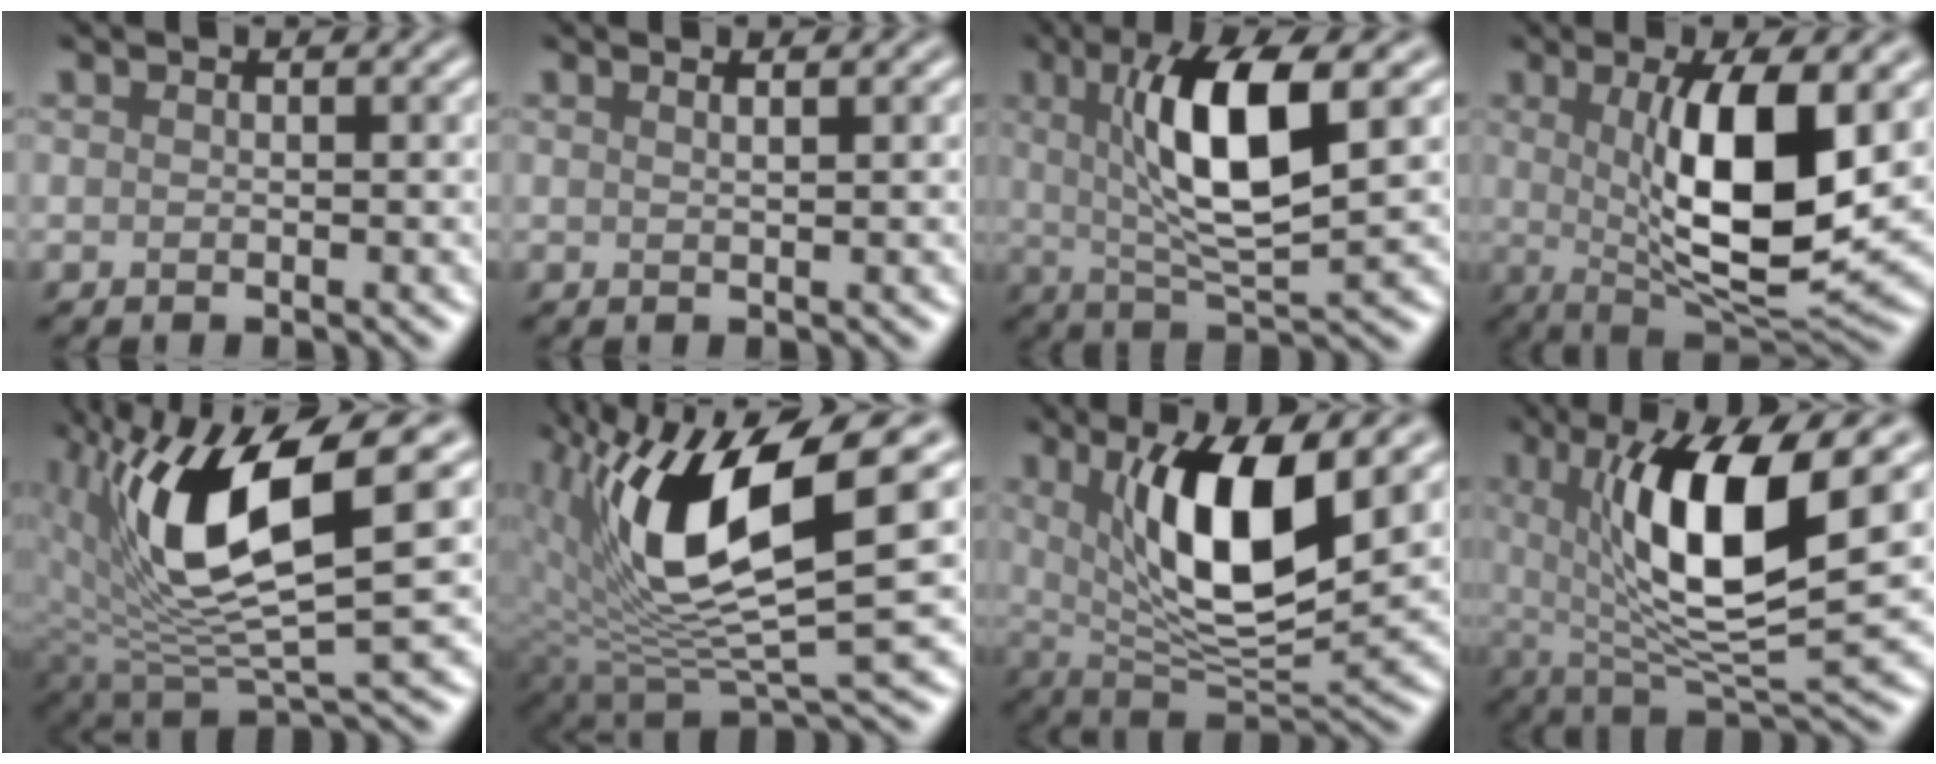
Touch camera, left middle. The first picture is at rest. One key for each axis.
{"total": 1.4, "fx": 0.8, "fy": 0.5, "fz": 1.0, "tx": -0.004, "ty": 0.002, "tz": 0.002}
{"total": 8.8, "fx": 2.0, "fy": 2.3, "fz": 8.2, "tx": -0.139, "ty": -0.005, "tz": 0.039}
{"total": 10.5, "fx": 1.3, "fy": 3.1, "fz": 9.9, "tx": -0.154, "ty": -0.011, "tz": 0.027}
{"total": 10.8, "fx": 2.6, "fy": 4.0, "fz": 9.7, "tx": -0.191, "ty": -0.008, "tz": 0.050}
{"total": 12.1, "fx": 3.2, "fy": 4.1, "fz": 10.9, "tx": -0.212, "ty": -0.009, "tz": 0.063}
{"total": 10.0, "fx": 2.7, "fy": 3.3, "fz": 9.1, "tx": -0.152, "ty": -0.014, "tz": 0.050}
{"total": 10.9, "fx": 2.5, "fy": 3.0, "fz": 10.1, "tx": -0.163, "ty": -0.012, "tz": 0.049}